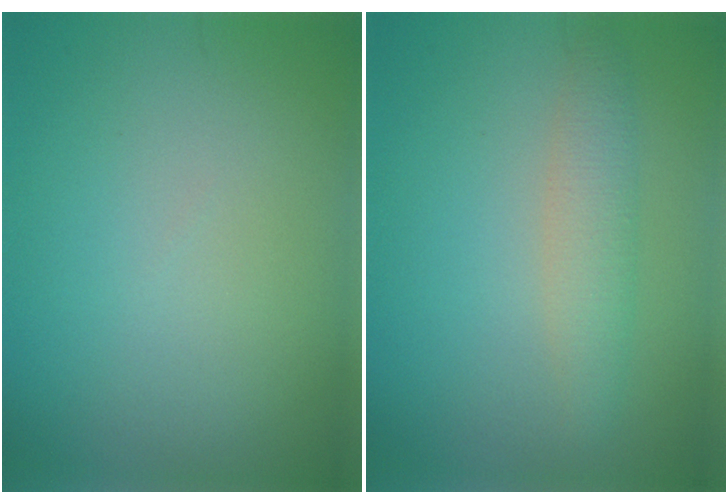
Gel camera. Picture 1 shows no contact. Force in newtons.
{"total": 2.5, "press": 2.5, "slide": 0.1}